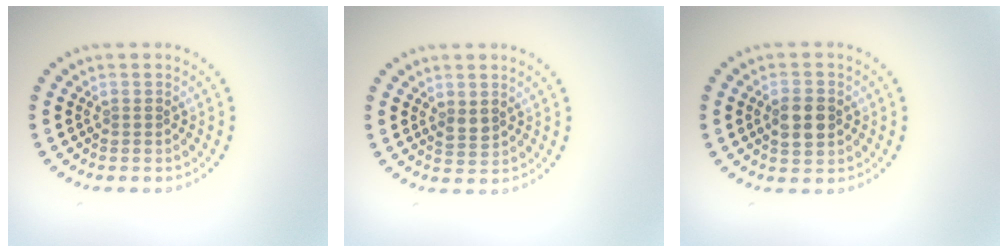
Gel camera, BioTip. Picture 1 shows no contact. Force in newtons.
{"total": 1.1, "press": 1.1, "slide": 0.3}
{"total": 3.4, "press": 3.4, "slide": 0.1}